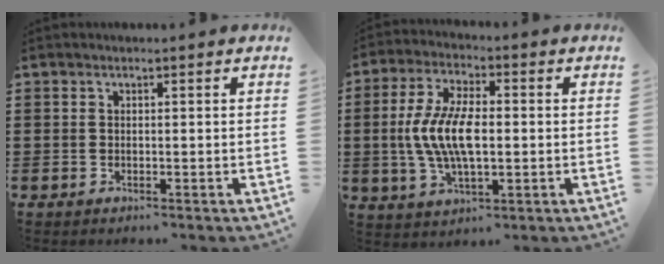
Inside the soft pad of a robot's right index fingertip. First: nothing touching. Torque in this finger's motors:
{"motor_torque": [2.14, 0.00, 1.05, 0.21]}